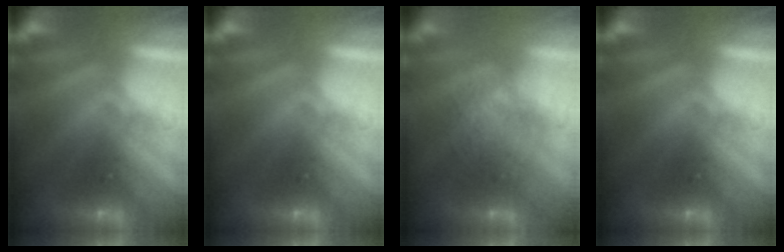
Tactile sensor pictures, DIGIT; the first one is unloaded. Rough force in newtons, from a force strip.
{"total": 0.0}
{"total": 4.6}
{"total": 0.0}